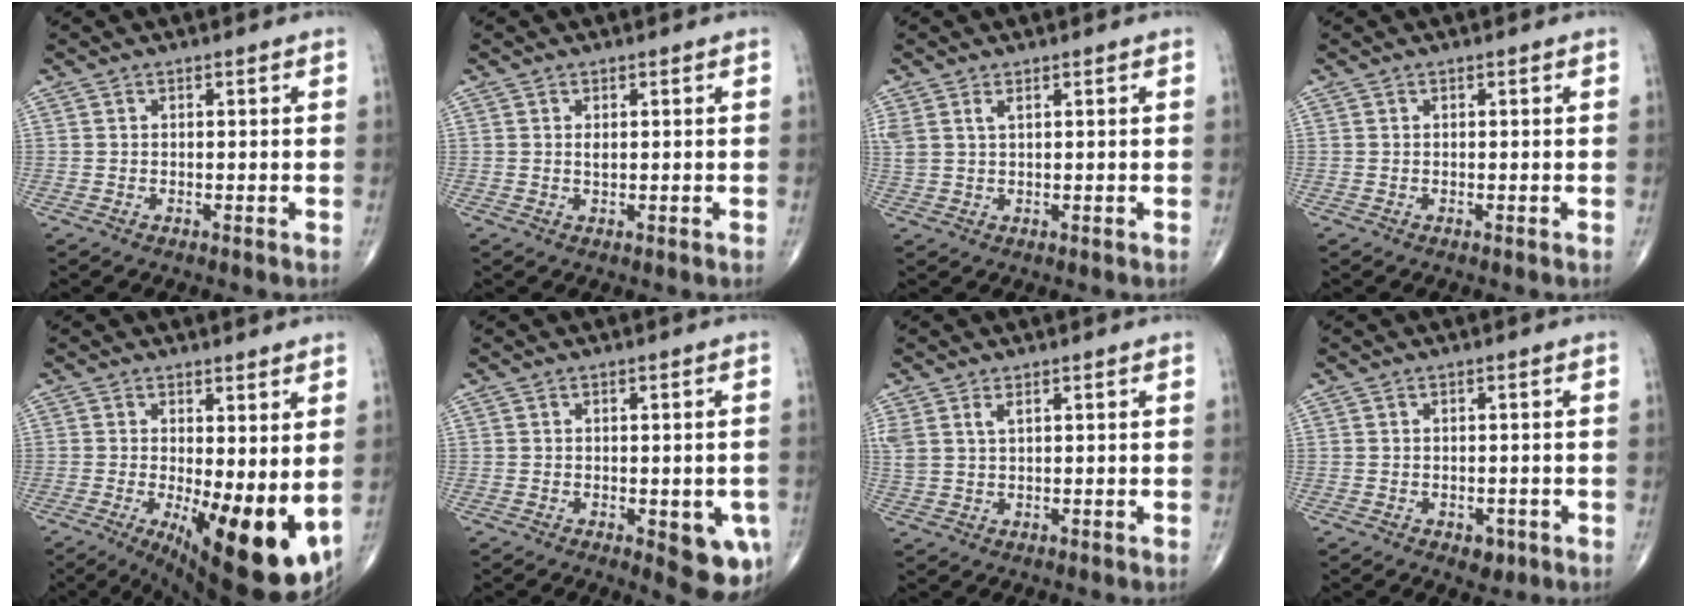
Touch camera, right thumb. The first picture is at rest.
{"total": 0.9, "force": [0.2, 0.4, 0.8], "torque": [-0.012, -0.002, 0.004]}
{"total": 2.8, "force": [1.4, 1.1, 2.1], "torque": [-0.057, 0.008, 0.038]}
{"total": 0.0}
{"total": 16.0, "force": [-2.2, 5.4, 14.9], "torque": [-0.195, -0.031, -0.011]}
{"total": 8.3, "force": [-2.4, 3.2, 7.3], "torque": [-0.063, -0.007, -0.022]}
{"total": 3.2, "force": [1.7, 1.3, 2.4], "torque": [-0.061, 0.005, 0.043]}
{"total": 2.4, "force": [-1.0, 1.6, 1.5], "torque": [-0.007, 0.001, -0.007]}